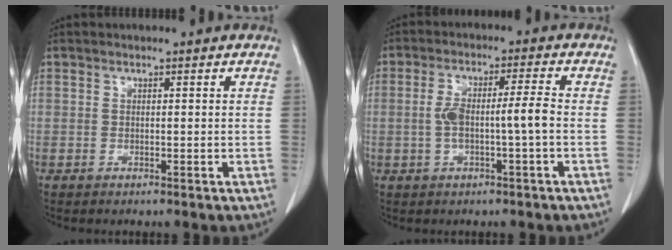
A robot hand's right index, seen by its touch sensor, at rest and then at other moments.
{"total": 5.9, "force": [-0.7, 0.4, 5.9], "torque": [-0.117, 0.020, -0.006]}